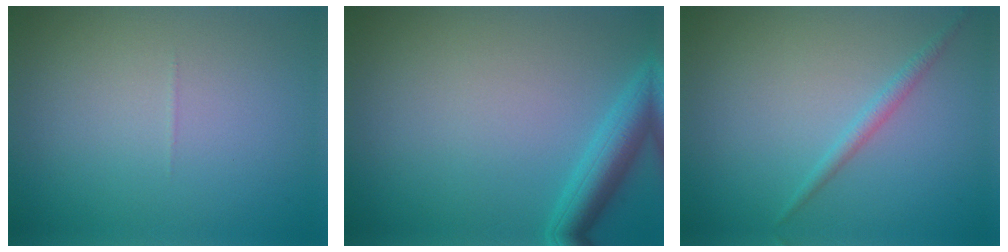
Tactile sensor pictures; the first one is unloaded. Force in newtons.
{"total": 3.7, "press": 3.7, "slide": 0.3}
{"total": 1.3, "press": 1.3, "slide": 0.1}